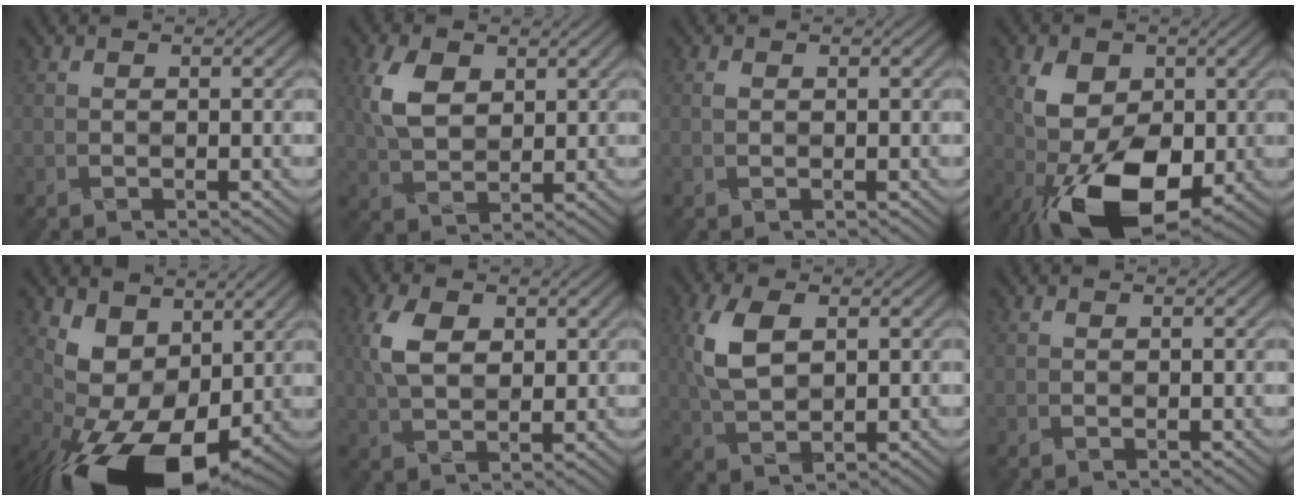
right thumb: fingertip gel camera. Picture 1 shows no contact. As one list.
[{"total": 6.7, "force": [2.1, 4.3, 4.6], "torque": [-0.111, 0.006, 0.038]}, {"total": 0.7, "force": [0.1, 0.4, 0.5], "torque": [-0.011, 0.000, 0.000]}, {"total": 12.3, "force": [-2.4, 7.1, 9.7], "torque": [-0.175, 0.004, -0.058]}, {"total": 11.5, "force": [-0.7, 6.6, 9.4], "torque": [-0.163, -0.008, -0.014]}, {"total": 6.6, "force": [1.6, 4.1, 4.9], "torque": [-0.111, 0.006, 0.028]}, {"total": 7.1, "force": [1.3, 3.9, 5.8], "torque": [-0.137, 0.008, 0.021]}, {"total": 0.0}]